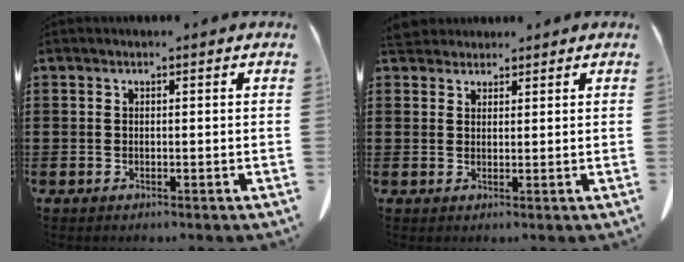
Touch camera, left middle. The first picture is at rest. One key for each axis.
{"total": 2.7, "fx": 2.5, "fy": 1.0, "fz": 0.4, "tx": -0.017, "ty": 0.002, "tz": 0.048}